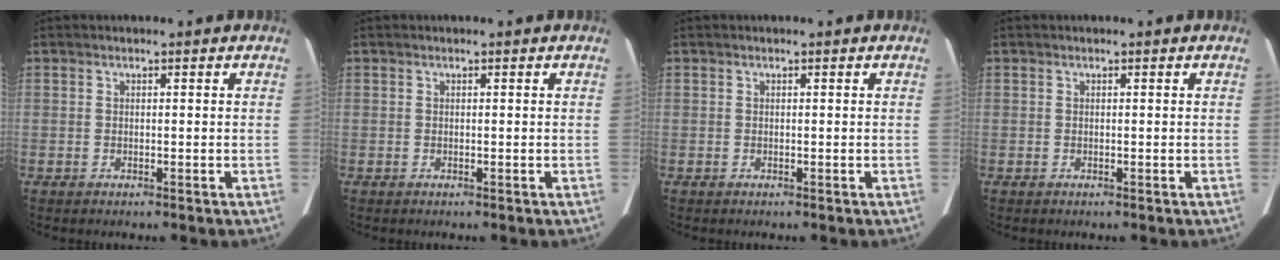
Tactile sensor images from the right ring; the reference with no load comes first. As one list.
[{"total": 0.0}, {"total": 0.0}, {"total": 0.0}]